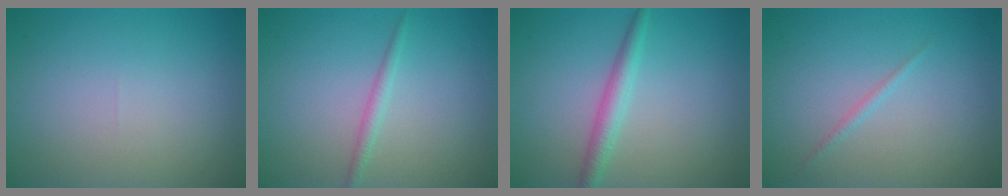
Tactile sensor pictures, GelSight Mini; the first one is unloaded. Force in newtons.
{"total": 1.2, "press": 1.2, "slide": 0.1}
{"total": 2.3, "press": 2.3, "slide": 0.0}
{"total": 0.7, "press": 0.7, "slide": 0.0}